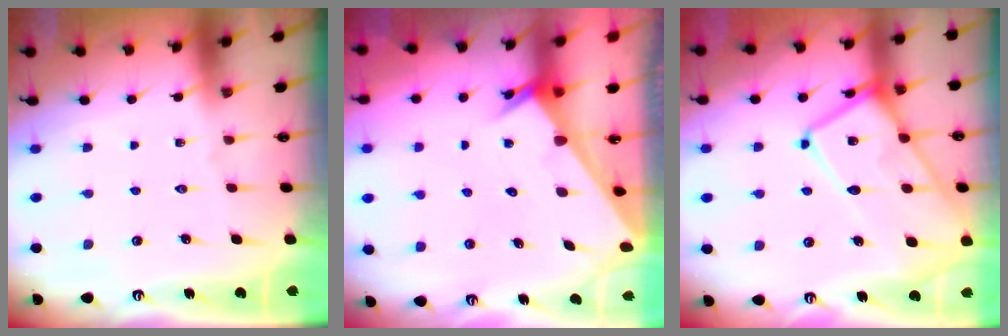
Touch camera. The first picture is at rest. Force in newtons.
{"total": 2.1, "press": 2.1, "slide": 0.2}
{"total": 16.5, "press": 16.5, "slide": 1.5}